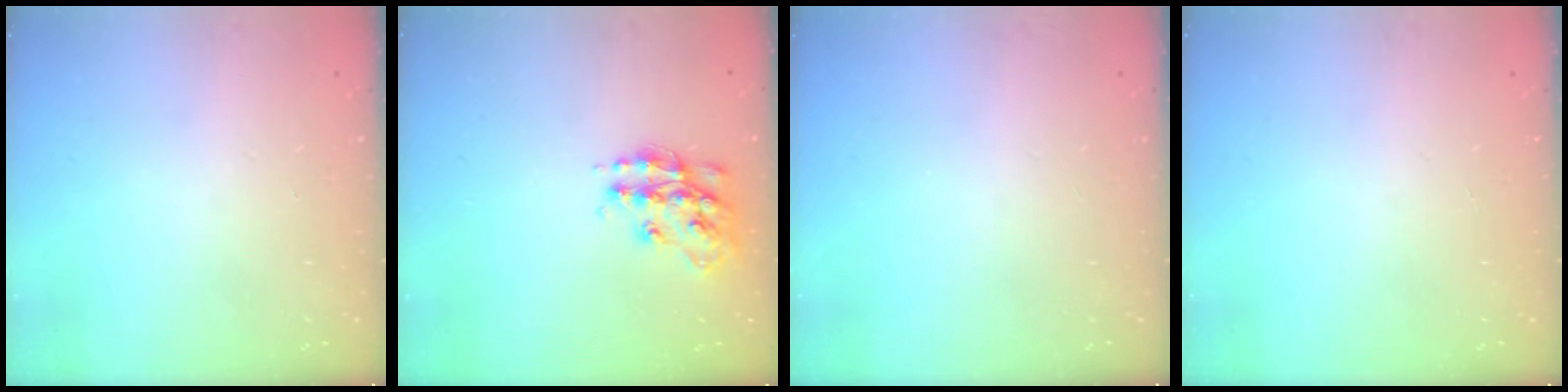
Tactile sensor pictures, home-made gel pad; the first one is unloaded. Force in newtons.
{"total": 14.2, "press": 14.2, "slide": 0.9}
{"total": 0.0}
{"total": 0.0}